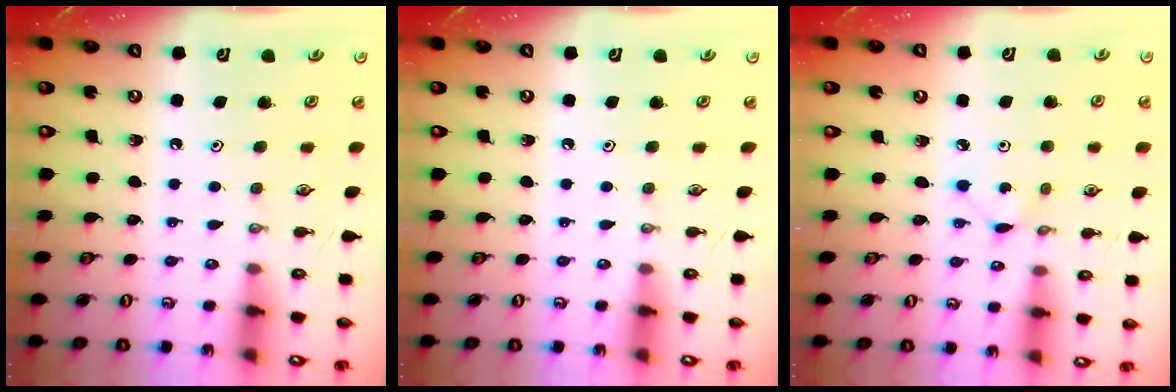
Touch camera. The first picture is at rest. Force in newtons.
{"total": 0.0}
{"total": 2.6, "press": 2.6, "slide": 0.3}